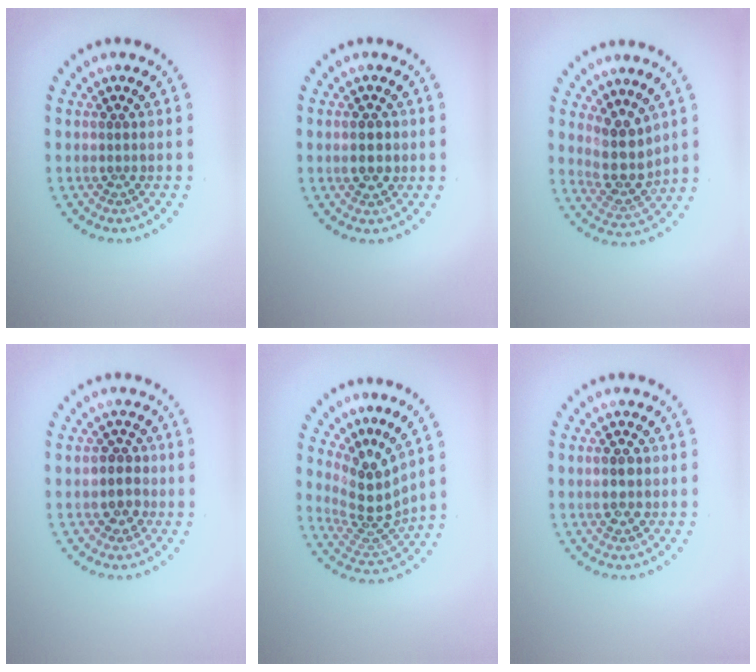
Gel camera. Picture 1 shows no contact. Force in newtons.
{"total": 2.3, "press": 2.3, "slide": 0.2}
{"total": 3.7, "press": 3.0, "slide": 2.3}
{"total": 2.4, "press": 2.3, "slide": 0.8}
{"total": 4.0, "press": 2.8, "slide": 2.9}
{"total": 2.0, "press": 2.0, "slide": 0.1}